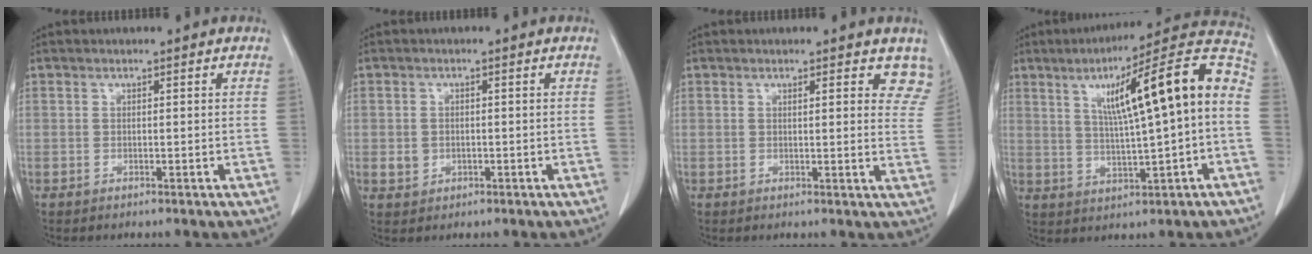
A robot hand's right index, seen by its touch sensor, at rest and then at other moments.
{"total": 2.4, "force": [-0.2, 2.1, 1.1], "torque": [-0.018, 0.005, 0.008]}
{"total": 7.1, "force": [5.9, 1.9, 3.3], "torque": [-0.021, -0.016, 0.046]}
{"total": 17.3, "force": [2.2, 1.5, 17.1], "torque": [-0.246, 0.038, 0.033]}